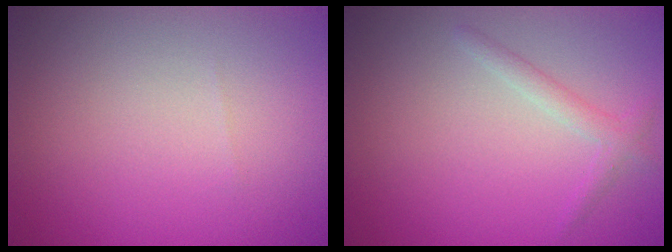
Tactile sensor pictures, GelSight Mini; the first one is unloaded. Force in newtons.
{"total": 1.5, "press": 1.4, "slide": 0.1}